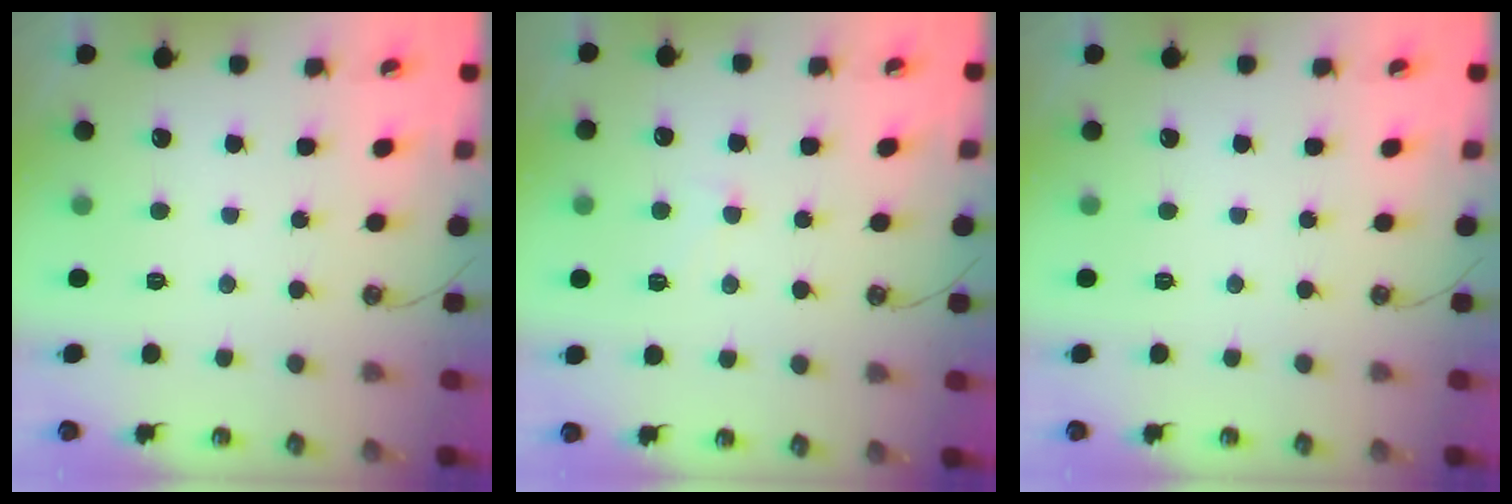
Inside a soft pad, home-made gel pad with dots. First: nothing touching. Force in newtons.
{"total": 1.0, "press": 0.8, "slide": 0.5}
{"total": 0.0}